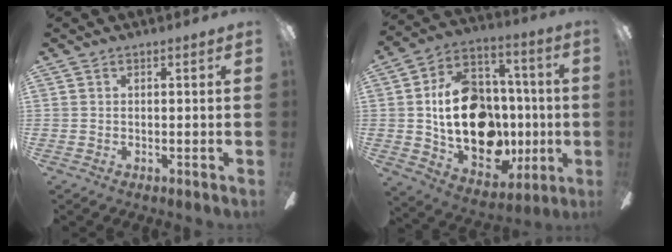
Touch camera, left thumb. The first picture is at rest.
{"total": 21.6, "force": [0.0, 16.0, 14.5], "torque": [-0.264, 0.006, 0.014]}